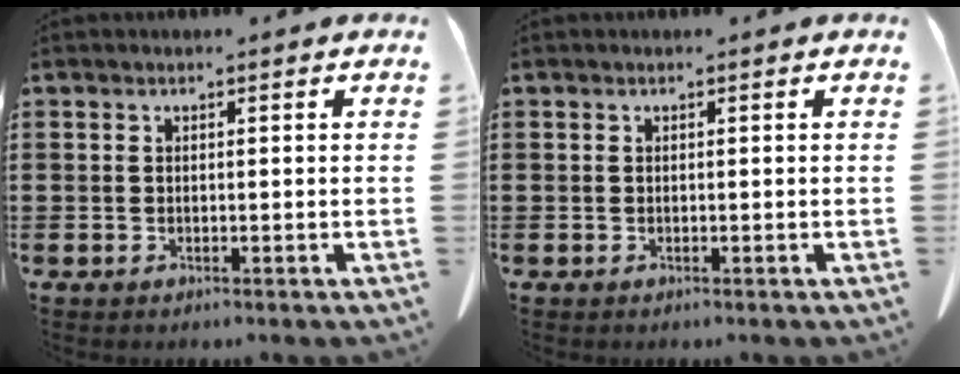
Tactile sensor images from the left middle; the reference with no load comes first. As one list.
[{"total": 0.0}]